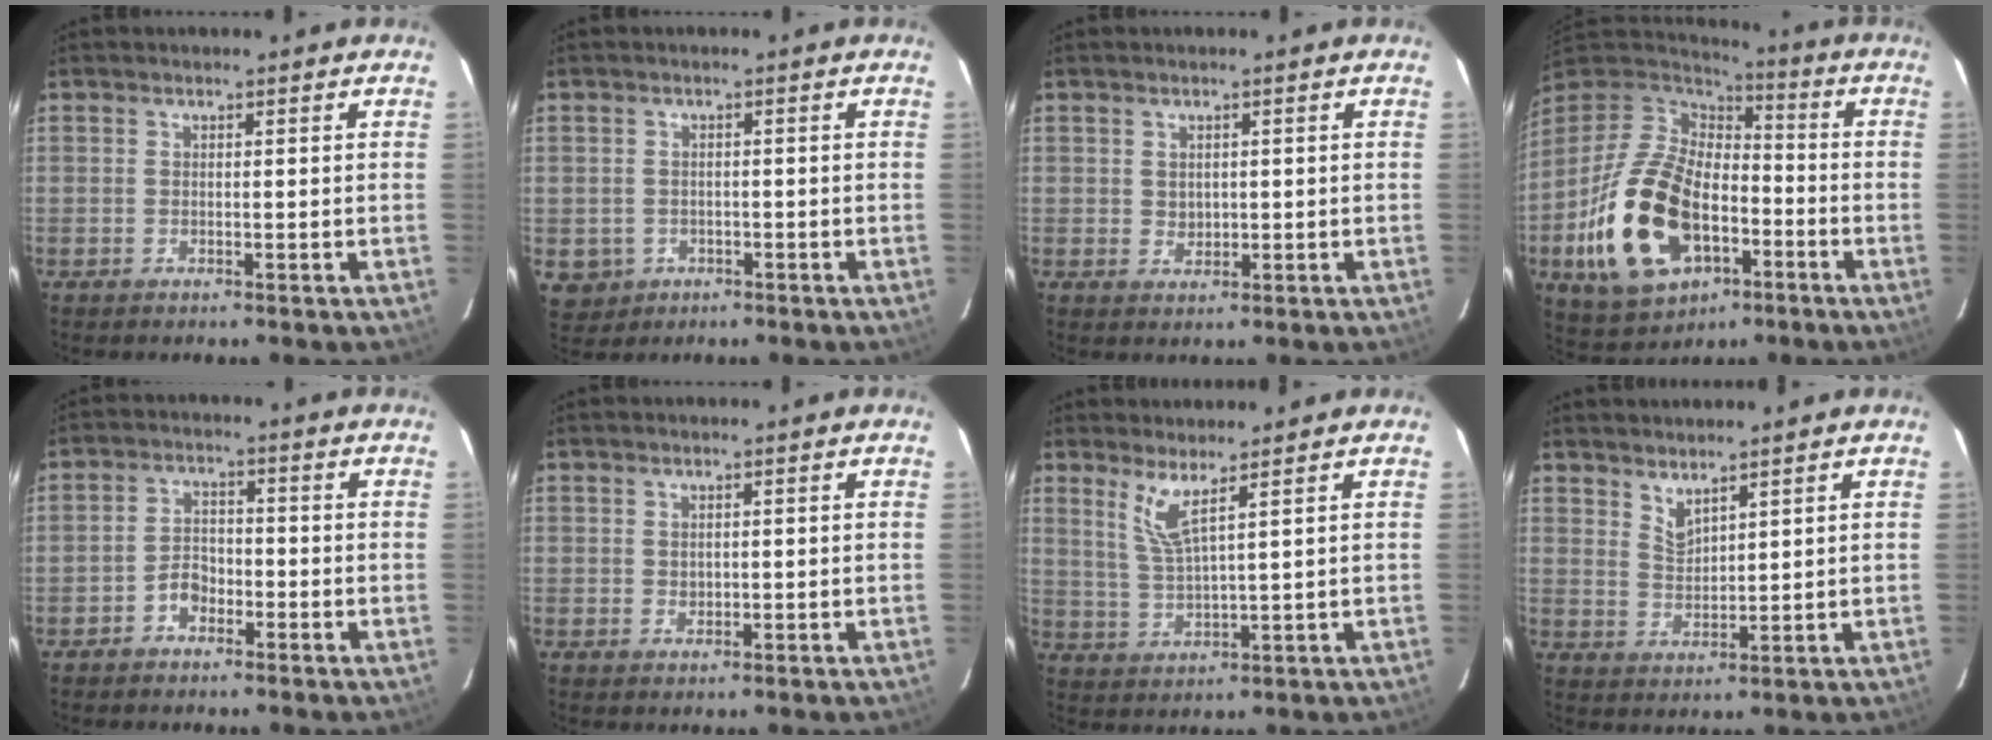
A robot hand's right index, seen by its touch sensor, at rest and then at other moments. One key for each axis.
{"total": 5.0, "fx": -1.3, "fy": 4.7, "fz": 1.1, "tx": -0.030, "ty": 0.007, "tz": -0.005}
{"total": 1.7, "fx": 0.5, "fy": 1.5, "fz": 0.5, "tx": -0.006, "ty": 0.004, "tz": 0.012}
{"total": 23.0, "fx": -7.7, "fy": 14.4, "fz": 16.2, "tx": -0.364, "ty": -0.013, "tz": -0.120}
{"total": 3.7, "fx": -2.3, "fy": 2.4, "fz": 1.6, "tx": -0.036, "ty": 0.012, "tz": -0.037}
{"total": 1.1, "fx": 0.3, "fy": 1.0, "fz": 0.3, "tx": -0.003, "ty": 0.003, "tz": 0.007}
{"total": 4.8, "fx": 3.2, "fy": -0.2, "fz": 3.6, "tx": -0.078, "ty": -0.010, "tz": 0.068}
{"total": 3.5, "fx": 3.1, "fy": 0.9, "fz": 1.4, "tx": -0.024, "ty": -0.006, "tz": 0.059}